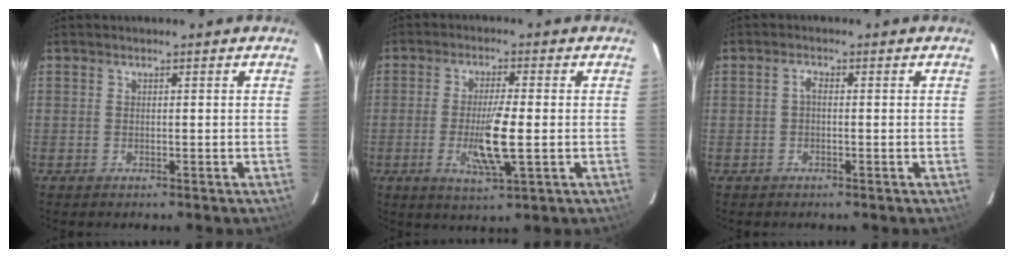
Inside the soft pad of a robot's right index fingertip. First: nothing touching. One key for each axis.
{"total": 8.3, "fx": -1.6, "fy": 0.9, "fz": 8.1, "tx": -0.150, "ty": -0.014, "tz": -0.029}
{"total": 1.2, "fx": -0.3, "fy": 0.6, "fz": 1.0, "tx": -0.021, "ty": 0.007, "tz": -0.007}